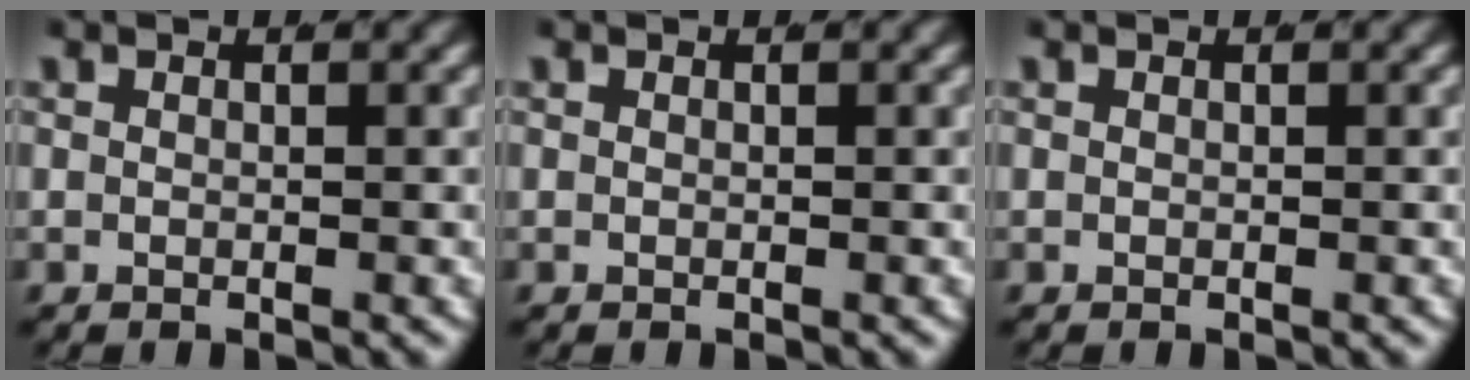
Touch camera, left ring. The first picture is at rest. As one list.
[{"total": 0.0}, {"total": 0.0}]